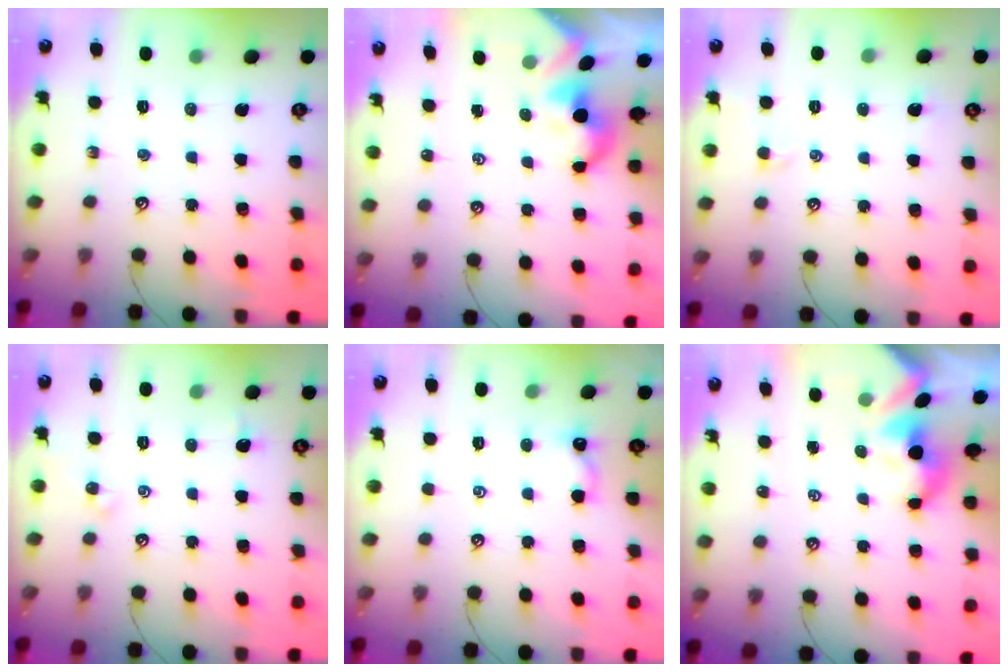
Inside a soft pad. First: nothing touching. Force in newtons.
{"total": 2.2, "press": 2.2, "slide": 0.3}
{"total": 0.7, "press": 0.4, "slide": 0.5}
{"total": 0.9, "press": 0.8, "slide": 0.5}
{"total": 1.5, "press": 1.5, "slide": 0.3}
{"total": 1.7, "press": 1.7, "slide": 0.2}